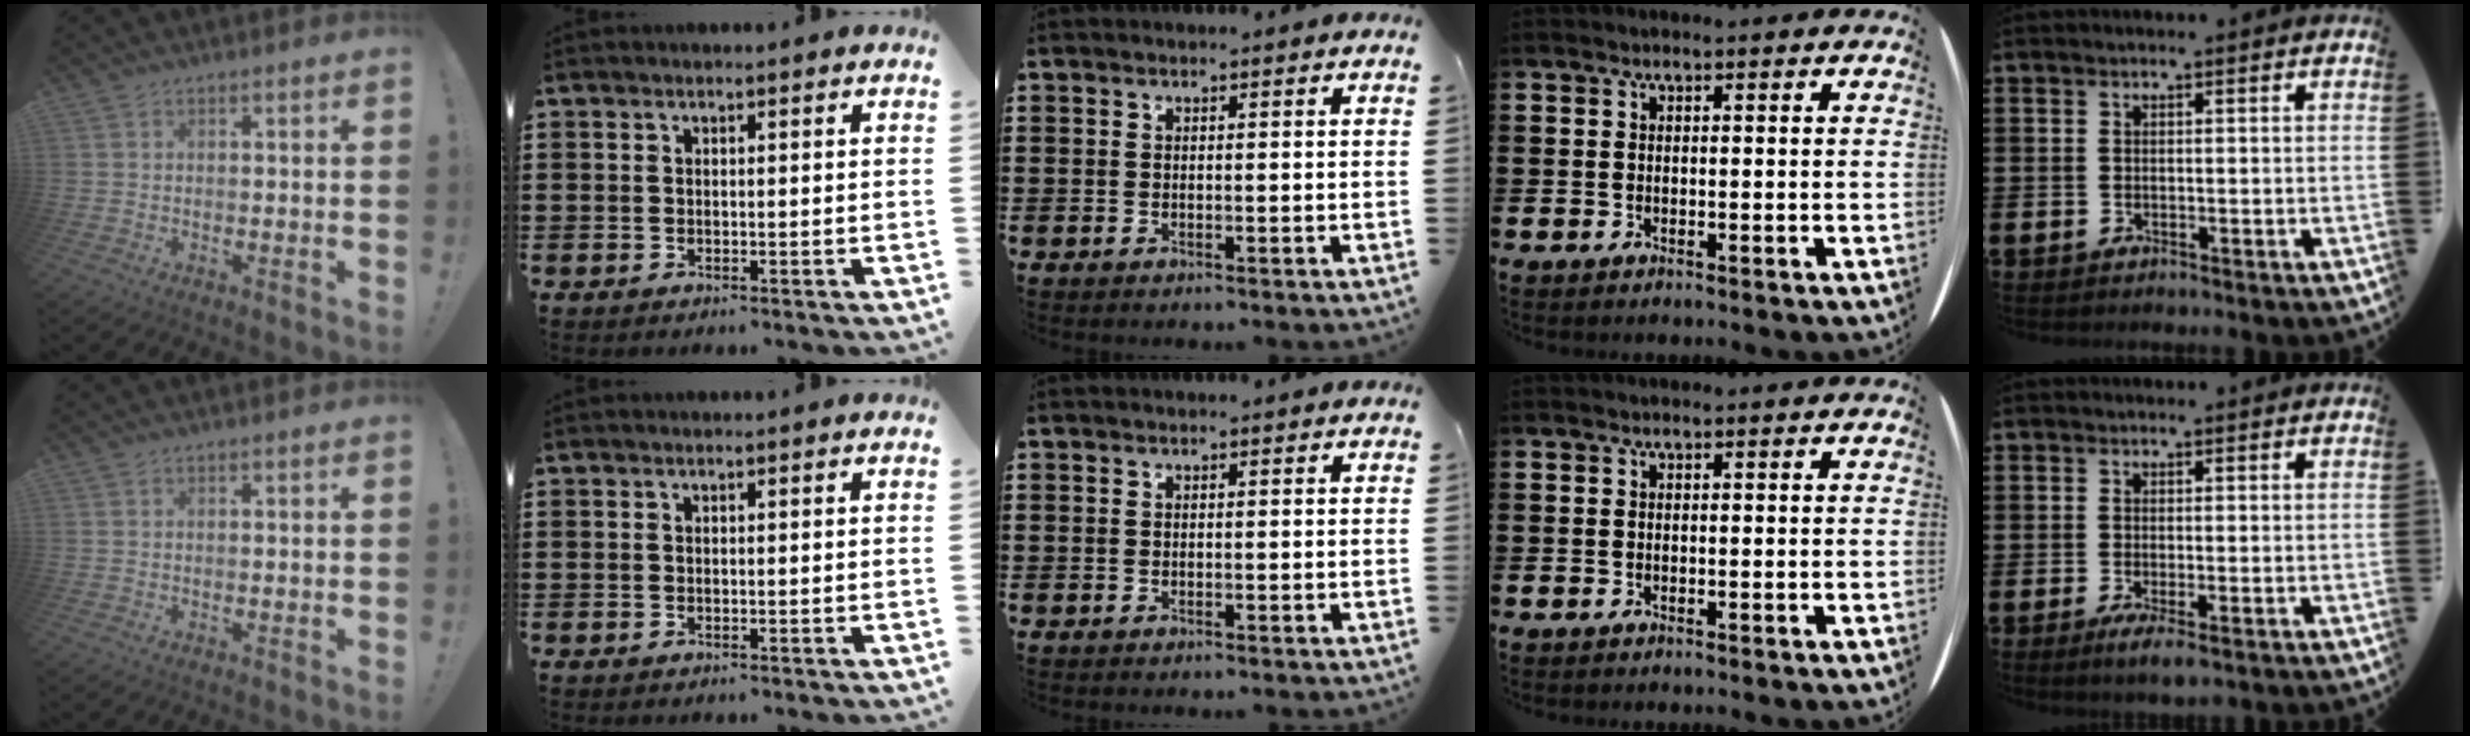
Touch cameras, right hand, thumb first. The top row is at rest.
{"little": {"total": 1.8, "force": [-0.5, 0.2, 1.7], "torque": [-0.031, -0.003, -0.009]}}